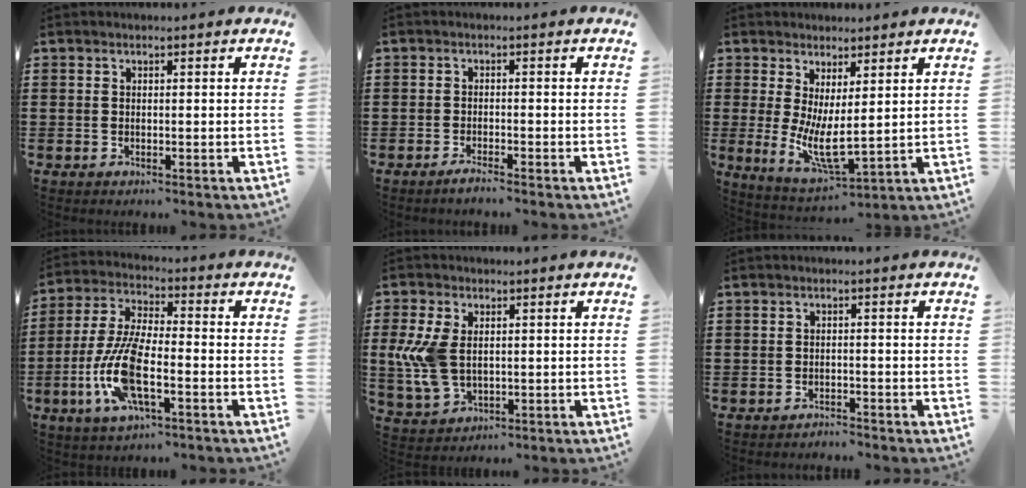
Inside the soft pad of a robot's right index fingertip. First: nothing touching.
{"total": 1.5, "force": [-1.4, -0.2, 0.6], "torque": [-0.011, -0.005, -0.024]}
{"total": 6.8, "force": [0.9, 2.3, 6.3], "torque": [-0.116, -0.023, 0.018]}
{"total": 11.2, "force": [-3.5, 3.7, 9.9], "torque": [-0.230, -0.014, -0.069]}
{"total": 7.4, "force": [0.5, 4.7, 5.7], "torque": [-0.147, 0.001, 0.005]}
{"total": 1.4, "force": [-1.4, -0.1, -0.2], "torque": [-0.001, 0.001, -0.031]}